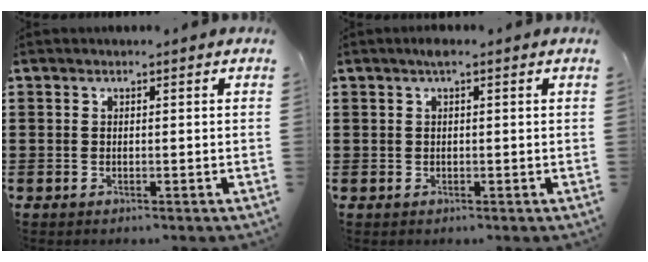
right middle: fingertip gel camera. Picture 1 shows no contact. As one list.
[{"total": 0.9, "force": [0.1, 0.5, 0.7], "torque": [-0.015, 0.005, 0.000]}]